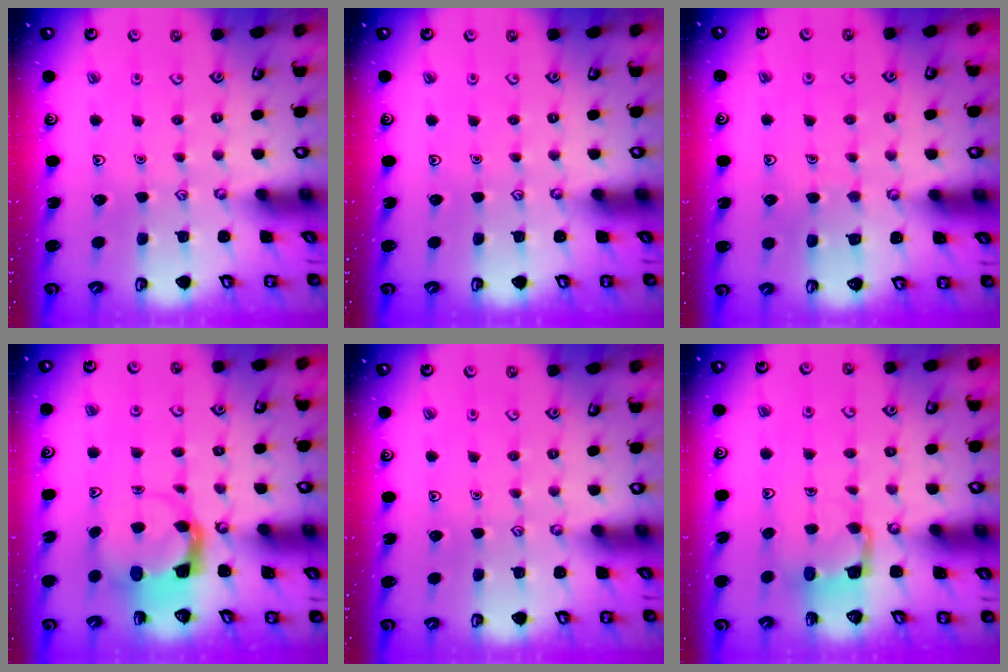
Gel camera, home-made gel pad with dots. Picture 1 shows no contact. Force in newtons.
{"total": 0.0}
{"total": 4.3, "press": 4.3, "slide": 0.4}
{"total": 3.9, "press": 3.9, "slide": 0.5}
{"total": 0.0}
{"total": 4.2, "press": 4.2, "slide": 0.3}